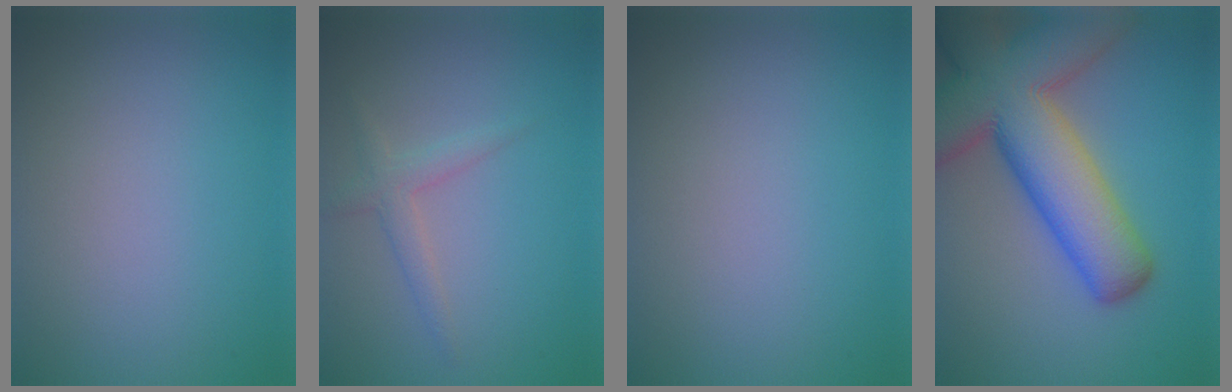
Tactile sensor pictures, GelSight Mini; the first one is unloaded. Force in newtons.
{"total": 1.8, "press": 1.8, "slide": 0.0}
{"total": 0.0}
{"total": 14.0, "press": 14.0, "slide": 0.9}